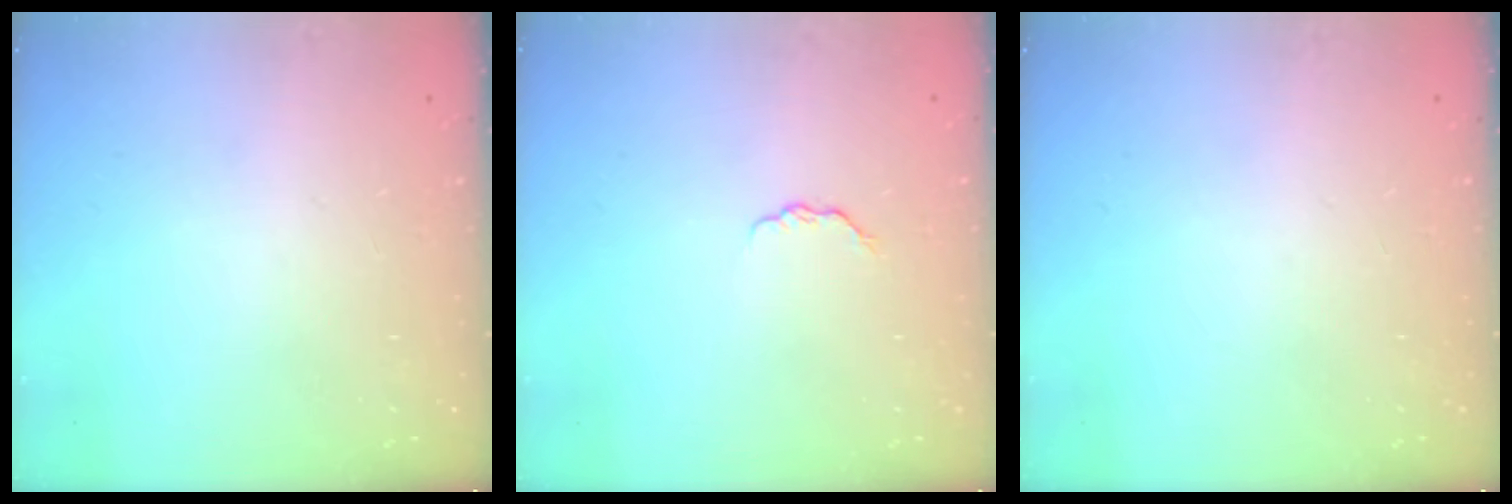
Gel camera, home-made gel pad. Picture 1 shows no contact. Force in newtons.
{"total": 3.6, "press": 3.5, "slide": 0.5}
{"total": 0.0}